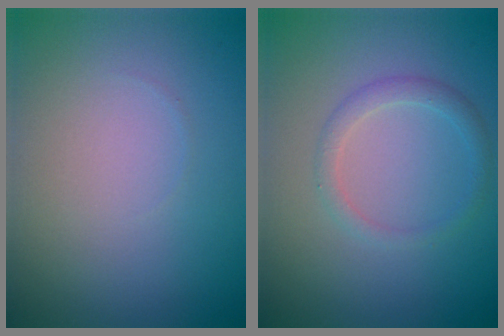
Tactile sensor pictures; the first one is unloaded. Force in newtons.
{"total": 1.7, "press": 1.7, "slide": 0.0}